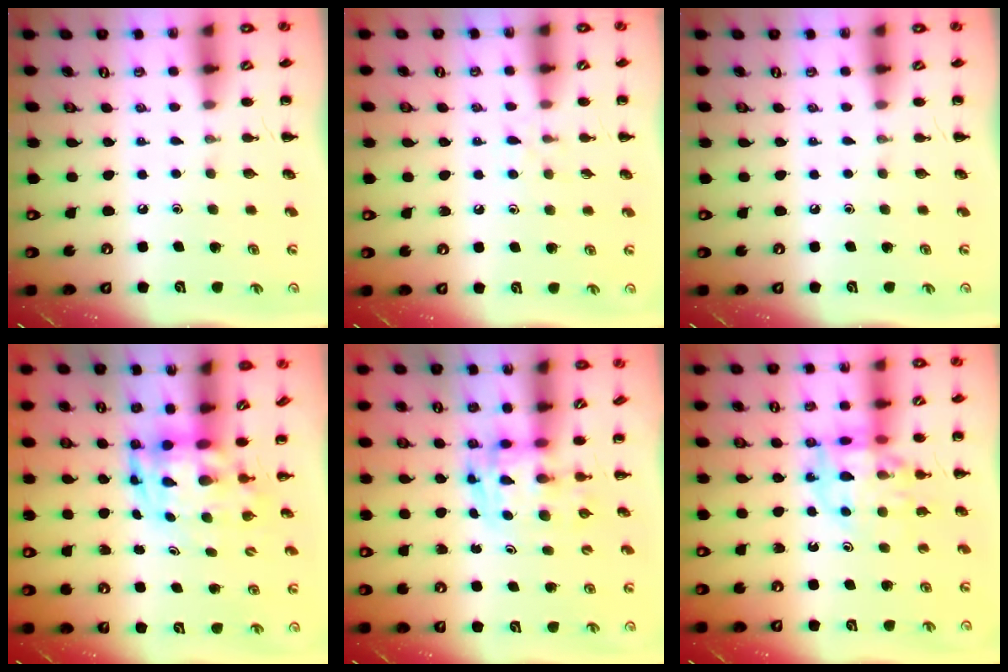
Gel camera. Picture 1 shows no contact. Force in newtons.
{"total": 5.8, "press": 5.6, "slide": 1.6}
{"total": 0.0}
{"total": 4.1, "press": 4.0, "slide": 0.9}
{"total": 3.4, "press": 3.4, "slide": 0.6}
{"total": 12.8, "press": 12.5, "slide": 3.1}